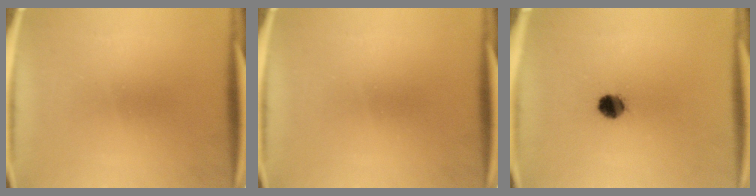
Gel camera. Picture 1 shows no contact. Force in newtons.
{"total": 0.0}
{"total": 5.0}